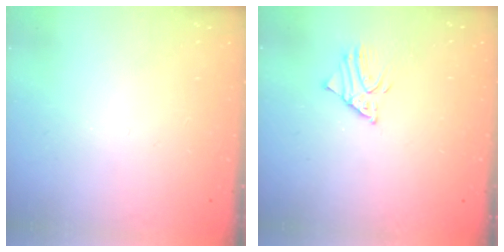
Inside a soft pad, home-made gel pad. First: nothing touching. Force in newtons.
{"total": 2.6, "press": 2.6, "slide": 0.2}